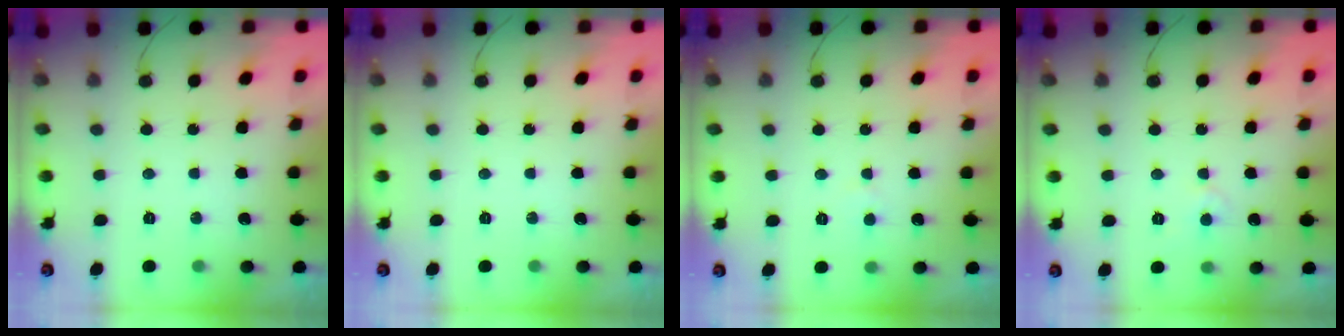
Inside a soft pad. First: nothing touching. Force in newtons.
{"total": 0.0}
{"total": 1.1, "press": 1.1, "slide": 0.1}
{"total": 3.5, "press": 3.5, "slide": 0.1}